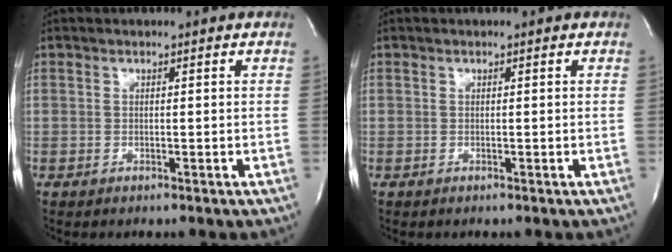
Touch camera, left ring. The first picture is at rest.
{"total": 0.0}